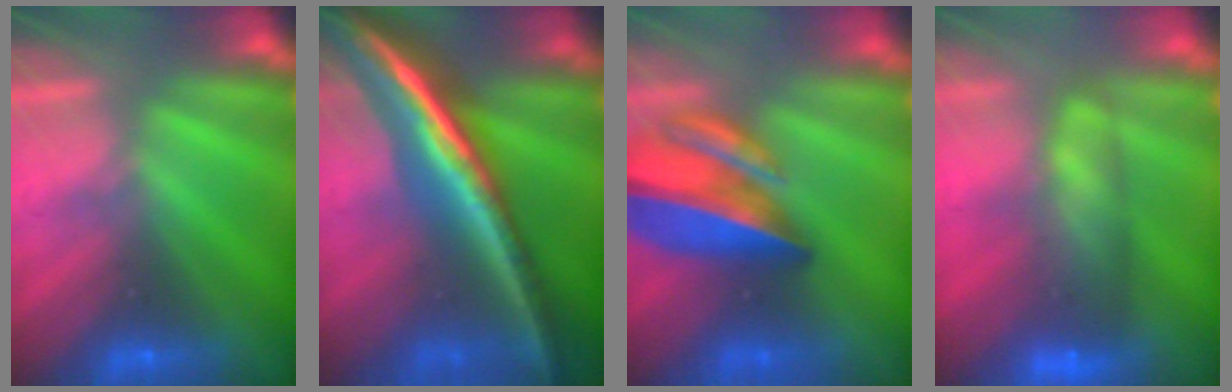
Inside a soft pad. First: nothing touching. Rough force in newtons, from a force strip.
{"total": 6.9}
{"total": 7.1}
{"total": 7.2}